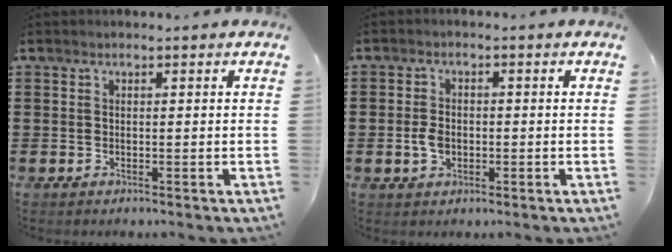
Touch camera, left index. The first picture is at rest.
{"total": 3.1, "force": [-0.5, 2.1, 2.3], "torque": [-0.058, -0.002, -0.014]}